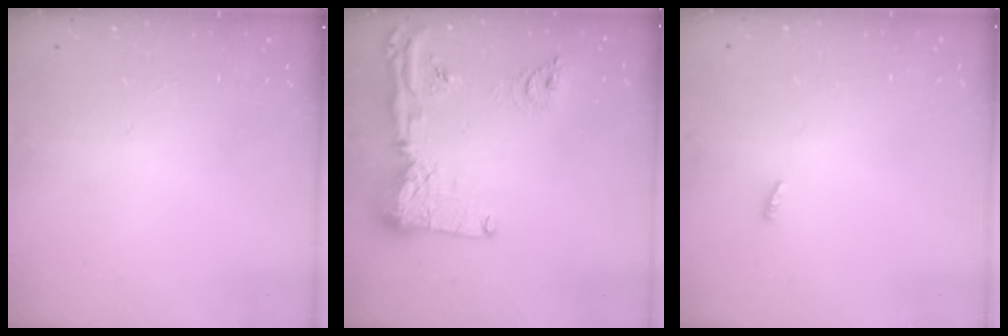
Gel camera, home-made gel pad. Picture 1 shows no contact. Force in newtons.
{"total": 16.7, "press": 16.6, "slide": 1.9}
{"total": 2.3, "press": 2.1, "slide": 0.8}